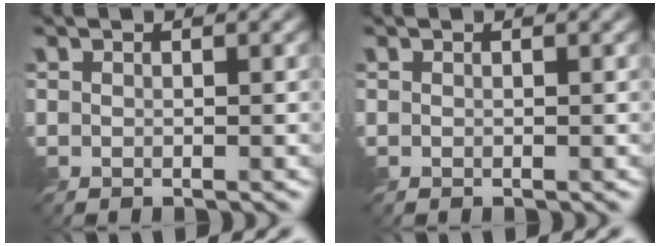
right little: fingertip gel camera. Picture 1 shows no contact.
{"total": 0.0}